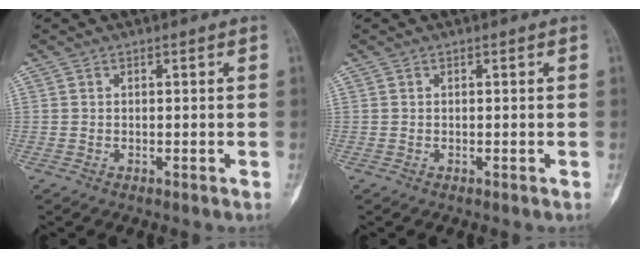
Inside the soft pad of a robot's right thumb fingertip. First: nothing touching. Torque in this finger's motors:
{"motor_torque": [0.00, 0.00, 0.00, 0.00, 0.00]}